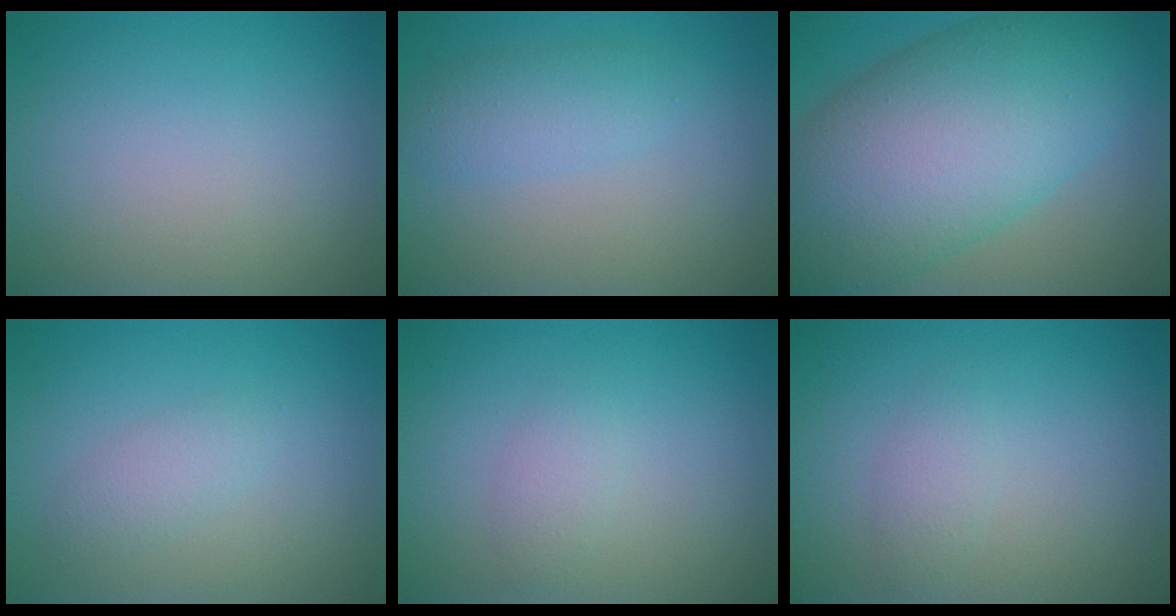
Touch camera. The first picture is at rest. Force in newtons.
{"total": 2.4, "press": 2.4, "slide": 0.2}
{"total": 14.0, "press": 14.0, "slide": 0.7}
{"total": 1.7, "press": 1.6, "slide": 0.1}
{"total": 1.4, "press": 1.4, "slide": 0.1}
{"total": 1.4, "press": 1.4, "slide": 0.0}